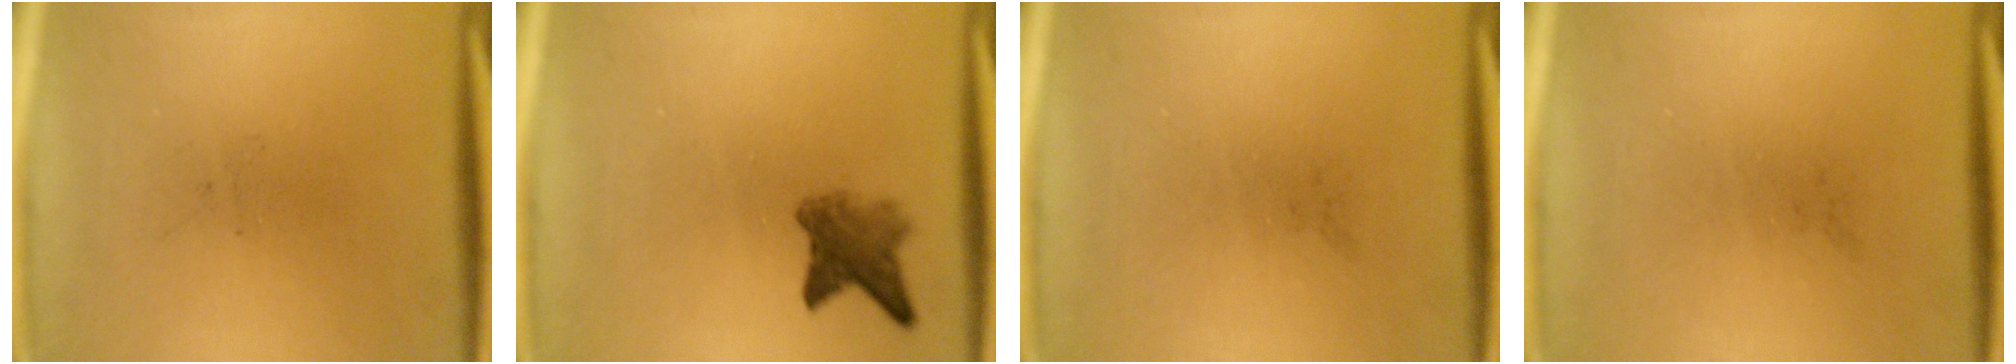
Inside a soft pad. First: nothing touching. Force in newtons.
{"total": 3.9}
{"total": 0.0}
{"total": 0.0}